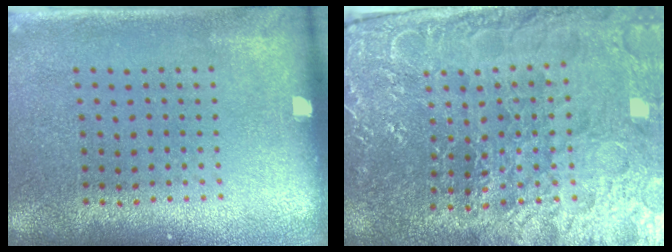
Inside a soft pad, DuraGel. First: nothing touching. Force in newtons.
{"total": 4.7, "press": 4.5, "slide": 1.3}